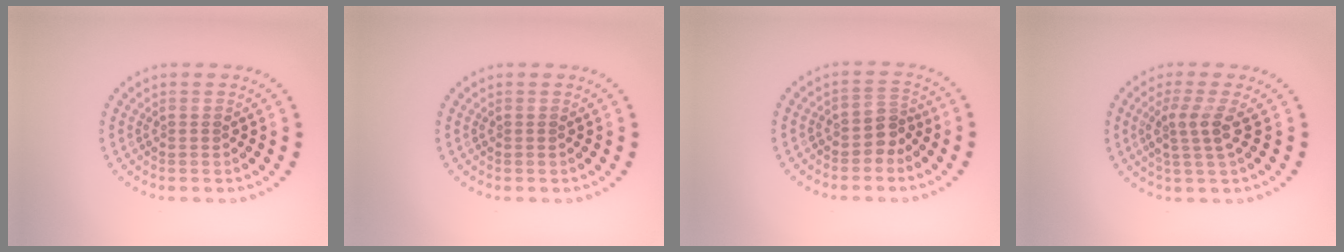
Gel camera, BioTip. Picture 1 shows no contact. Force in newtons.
{"total": 0.0}
{"total": 1.9, "press": 1.5, "slide": 1.2}
{"total": 2.6, "press": 2.0, "slide": 1.7}